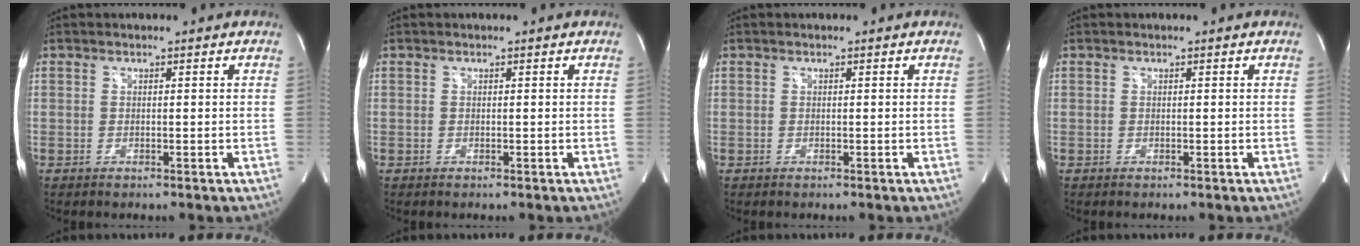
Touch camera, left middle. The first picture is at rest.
{"total": 0.0}
{"total": 0.0}
{"total": 0.0}